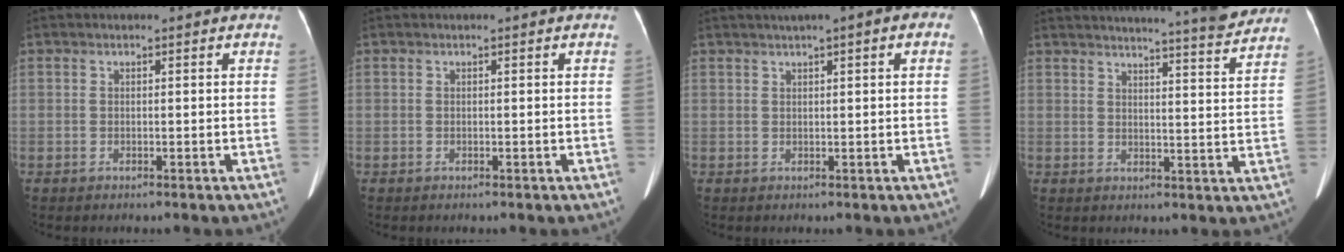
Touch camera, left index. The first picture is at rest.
{"total": 0.0}
{"total": 5.3, "force": [2.7, 0.7, 4.5], "torque": [-0.060, 0.031, 0.036]}
{"total": 15.9, "force": [14.8, -0.1, 5.8], "torque": [-0.087, -0.039, 0.175]}